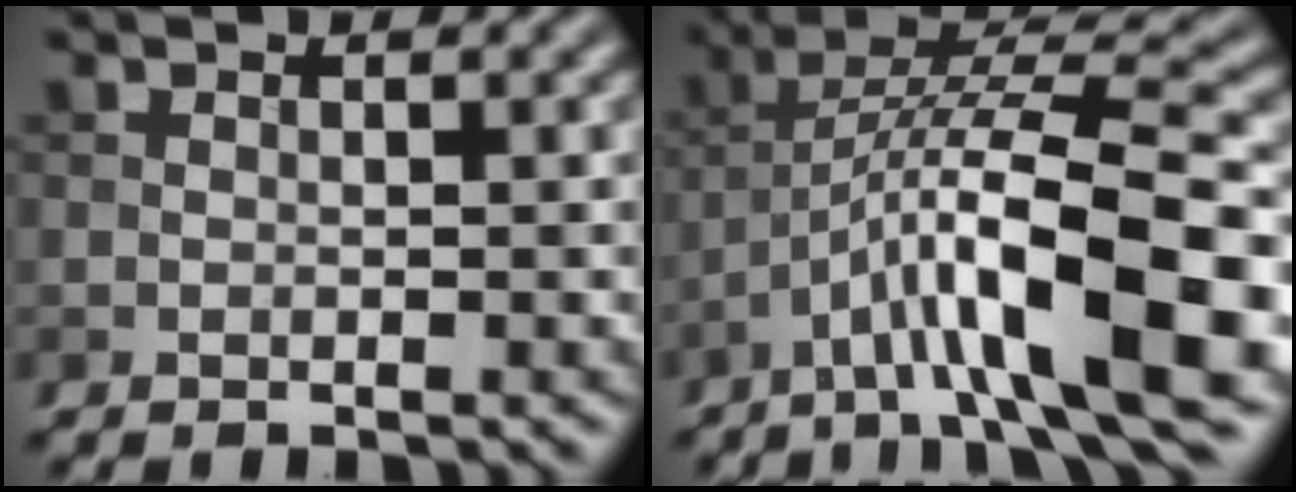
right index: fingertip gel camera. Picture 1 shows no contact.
{"total": 13.0, "force": [-4.6, 3.4, 11.7], "torque": [-0.194, 0.009, -0.070]}